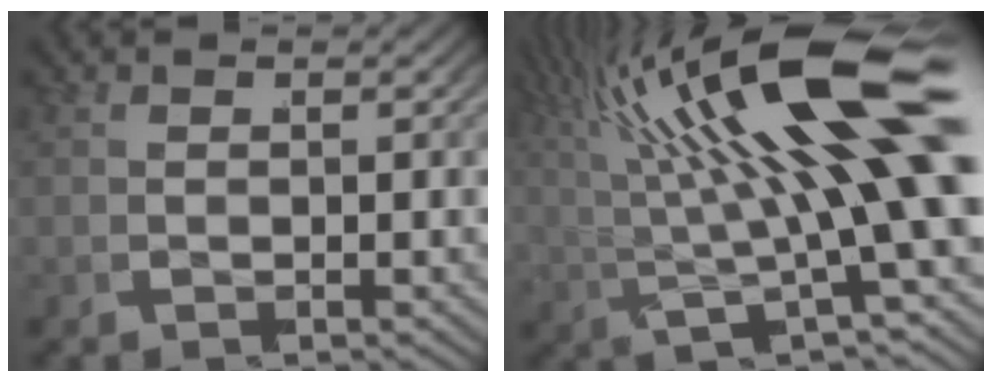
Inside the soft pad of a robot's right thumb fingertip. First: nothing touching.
{"total": 12.6, "force": [2.2, 5.4, 11.1], "torque": [-0.184, -0.002, 0.029]}